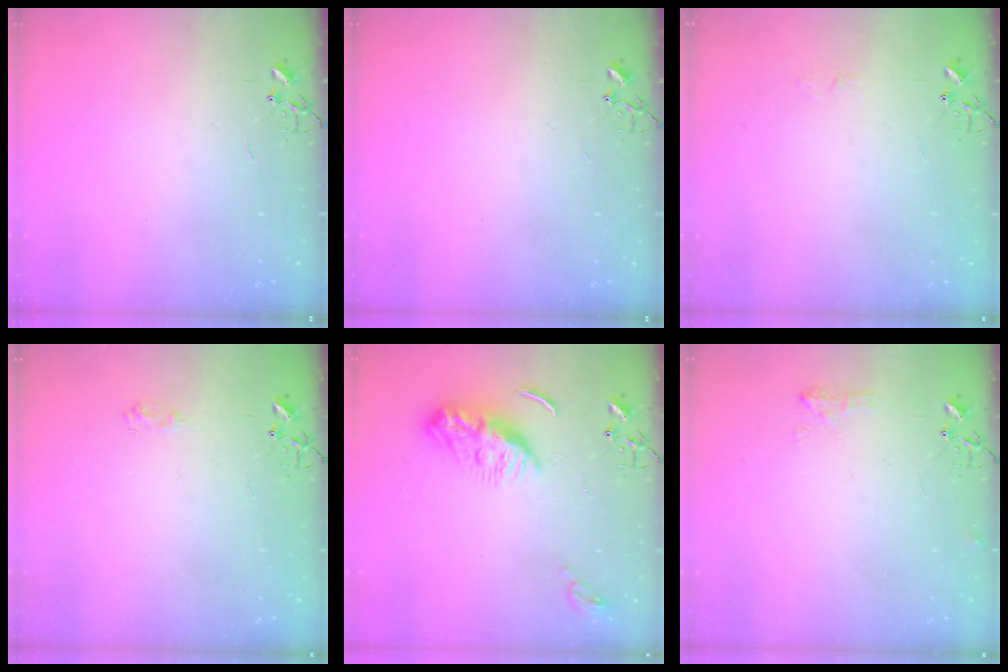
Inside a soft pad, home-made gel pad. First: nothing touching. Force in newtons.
{"total": 0.0}
{"total": 3.3, "press": 3.2, "slide": 0.5}
{"total": 5.7, "press": 5.7, "slide": 0.6}
{"total": 9.4, "press": 9.4, "slide": 0.6}
{"total": 6.4, "press": 6.3, "slide": 0.8}